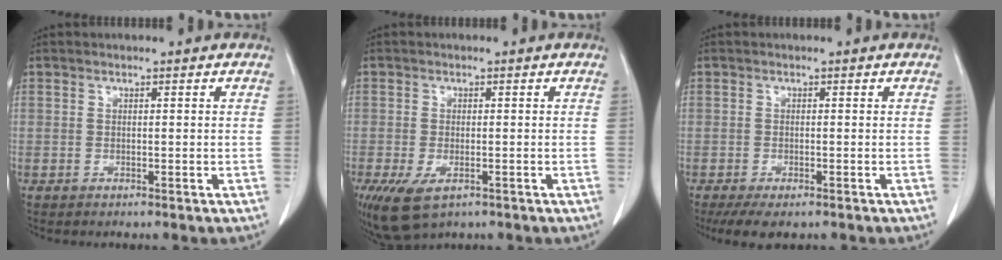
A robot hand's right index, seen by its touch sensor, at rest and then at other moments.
{"total": 7.7, "force": [-3.7, 4.0, 5.4], "torque": [-0.107, -0.020, -0.057]}
{"total": 4.4, "force": [-2.7, 2.2, 2.6], "torque": [-0.045, -0.009, -0.039]}